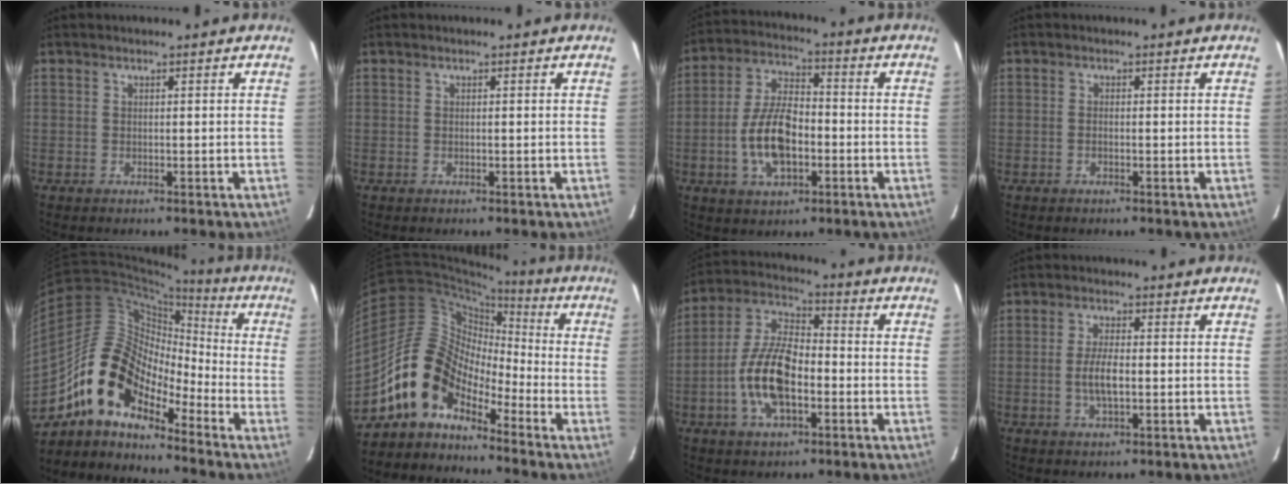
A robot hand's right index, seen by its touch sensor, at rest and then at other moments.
{"total": 0.0}
{"total": 12.1, "force": [-3.2, 6.0, 10.1], "torque": [-0.206, 0.011, -0.054]}
{"total": 0.9, "force": [-0.3, 0.4, 0.7], "torque": [-0.016, 0.002, -0.006]}
{"total": 12.8, "force": [-9.5, 5.9, 6.2], "torque": [-0.103, 0.024, -0.193]}
{"total": 11.3, "force": [-8.1, 6.5, 4.5], "torque": [-0.076, 0.034, -0.163]}
{"total": 13.6, "force": [-3.8, 6.3, 11.4], "torque": [-0.241, 0.007, -0.074]}
{"total": 4.9, "force": [-0.9, 1.7, 4.6], "torque": [-0.091, -0.002, -0.014]}